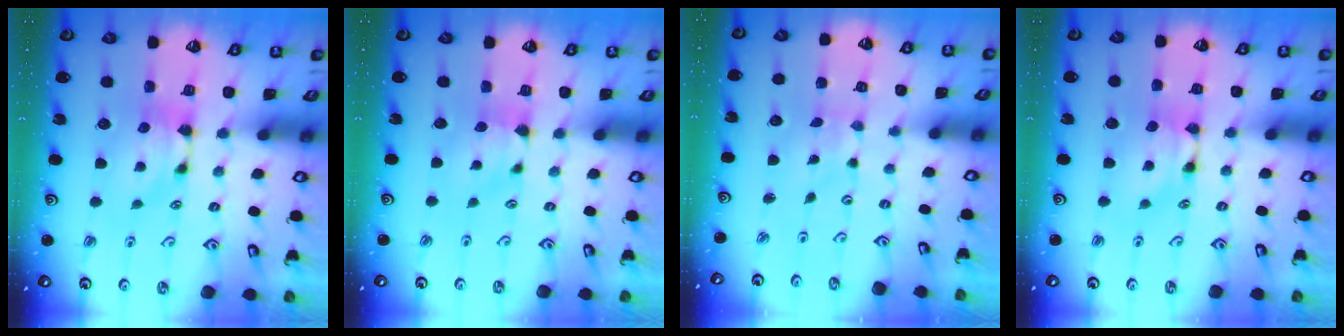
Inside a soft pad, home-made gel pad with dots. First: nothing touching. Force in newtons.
{"total": 0.6, "press": 0.2, "slide": 0.5}
{"total": 4.9, "press": 4.9, "slide": 0.2}
{"total": 1.7, "press": 1.7, "slide": 0.1}